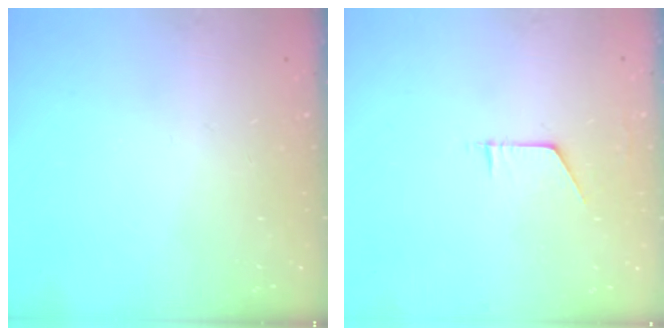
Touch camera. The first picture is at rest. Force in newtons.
{"total": 4.8, "press": 4.7, "slide": 0.4}